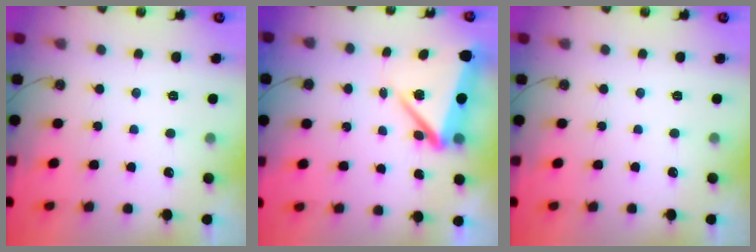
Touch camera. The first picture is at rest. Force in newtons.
{"total": 7.7, "press": 7.6, "slide": 0.9}
{"total": 0.0}